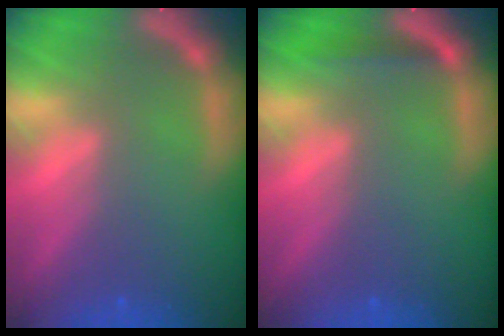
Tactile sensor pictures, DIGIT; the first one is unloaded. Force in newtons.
{"total": 1.4}